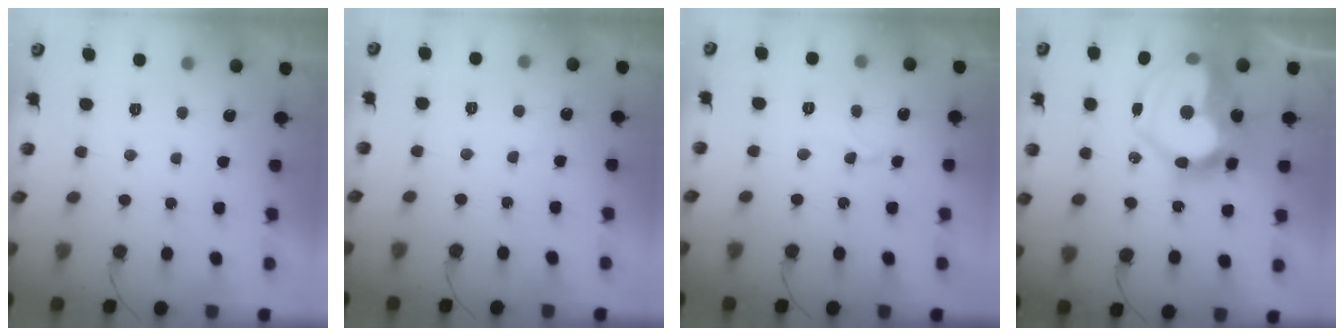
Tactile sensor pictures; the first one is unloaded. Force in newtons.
{"total": 2.6, "press": 2.6, "slide": 0.1}
{"total": 5.9, "press": 5.9, "slide": 0.5}
{"total": 27.0, "press": 26.9, "slide": 2.6}